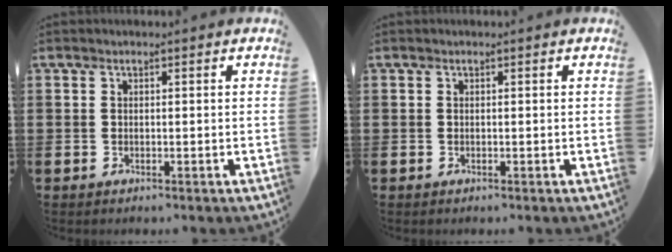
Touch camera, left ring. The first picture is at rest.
{"total": 0.0}